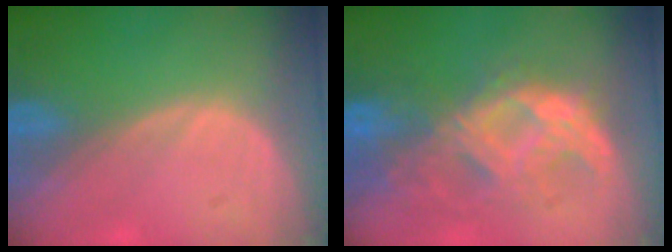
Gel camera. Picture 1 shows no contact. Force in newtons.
{"total": 9.3, "press": 8.8, "slide": 2.9}